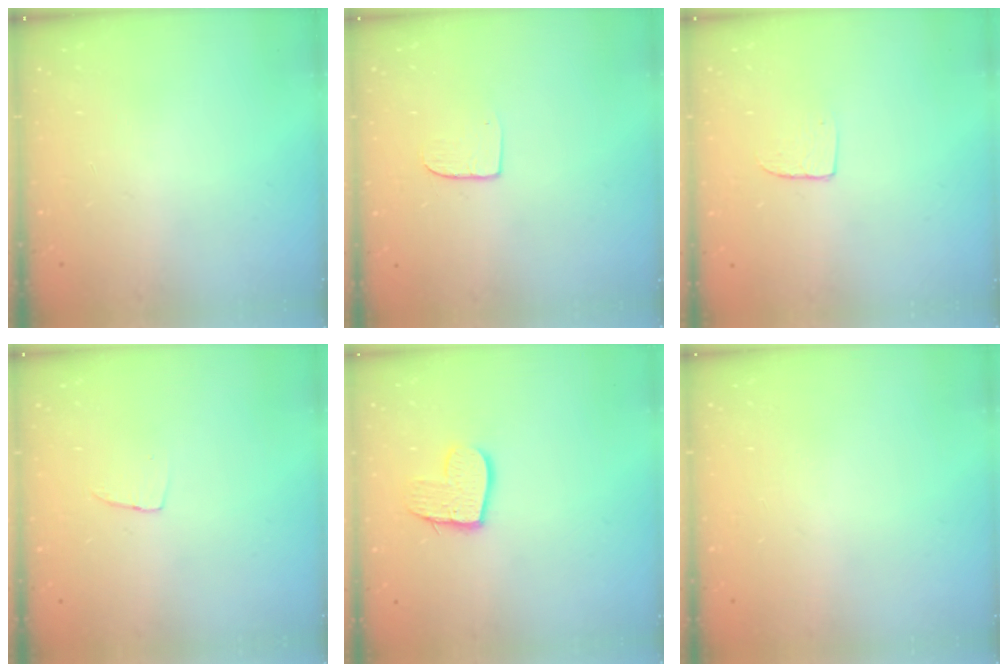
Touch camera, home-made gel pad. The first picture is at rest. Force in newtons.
{"total": 6.3, "press": 6.3, "slide": 0.6}
{"total": 4.3, "press": 4.3, "slide": 0.3}
{"total": 2.9, "press": 2.9, "slide": 0.1}
{"total": 10.7, "press": 10.6, "slide": 0.8}
{"total": 0.0}